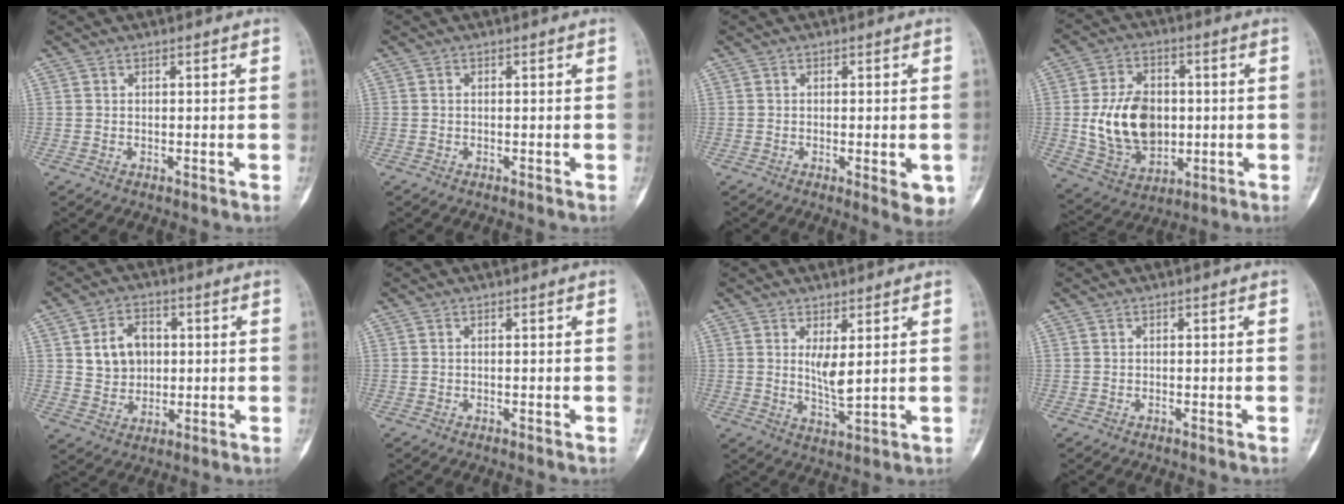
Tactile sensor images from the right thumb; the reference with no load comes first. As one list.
[{"total": 0.0}, {"total": 5.5, "force": [-1.5, 1.7, 5.0], "torque": [-0.050, -0.011, -0.014]}, {"total": 15.7, "force": [-0.1, 11.0, 11.2], "torque": [-0.168, -0.002, 0.014]}, {"total": 8.3, "force": [1.5, 6.5, 4.9], "torque": [-0.054, -0.002, 0.031]}, {"total": 0.0}, {"total": 4.7, "force": [1.5, 1.2, 4.3], "torque": [-0.076, -0.024, 0.035]}, {"total": 0.0}]